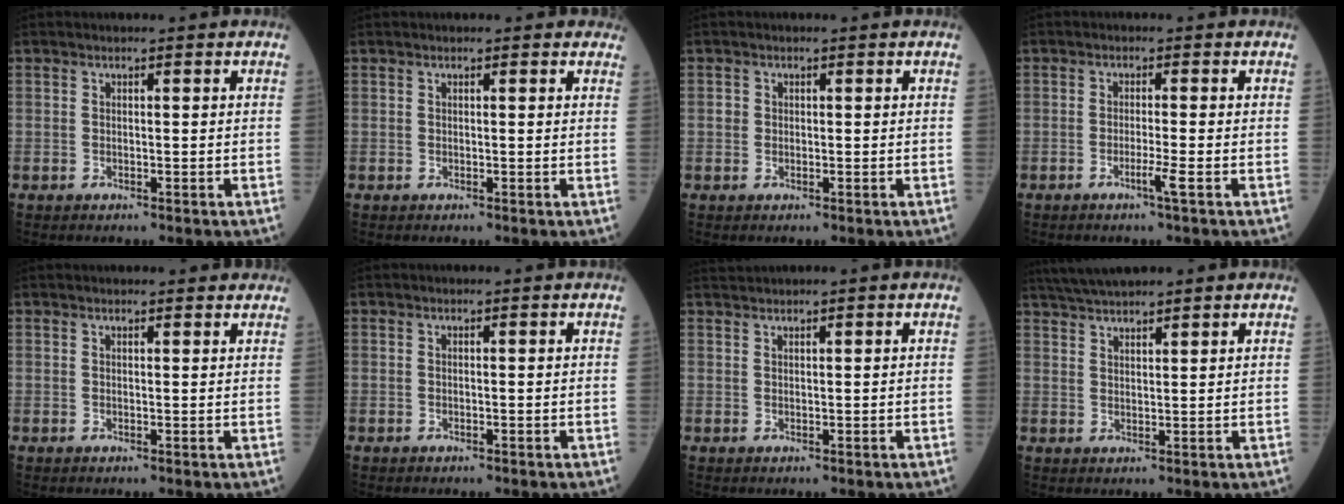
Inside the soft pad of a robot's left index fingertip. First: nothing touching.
{"total": 1.0, "force": [0.8, 0.5, 0.2], "torque": [-0.003, 0.001, -0.001]}
{"total": 0.9, "force": [0.0, 0.9, 0.2], "torque": [-0.004, 0.004, 0.001]}
{"total": 2.2, "force": [-1.2, -0.6, 1.8], "torque": [-0.036, -0.004, -0.023]}
{"total": 5.7, "force": [5.2, 1.4, 1.8], "torque": [-0.015, 0.024, 0.053]}
{"total": 0.0}
{"total": 1.0, "force": [0.9, -0.3, 0.1], "torque": [-0.005, 0.016, 0.025]}
{"total": 6.1, "force": [5.4, 0.7, 2.7], "torque": [-0.056, 0.036, 0.101]}